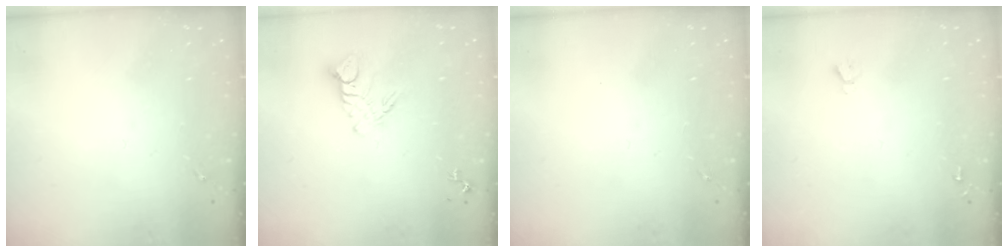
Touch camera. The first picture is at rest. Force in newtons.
{"total": 8.7, "press": 8.6, "slide": 0.9}
{"total": 0.0}
{"total": 1.9, "press": 1.9, "slide": 0.2}